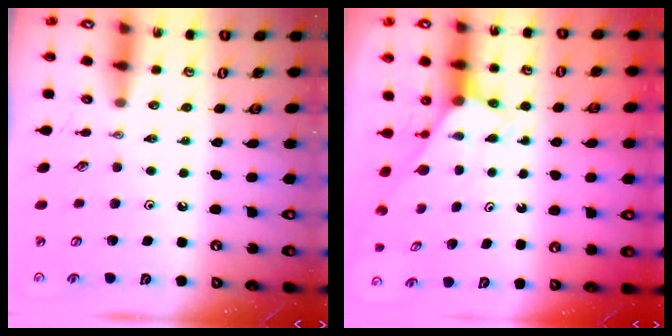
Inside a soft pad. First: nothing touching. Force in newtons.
{"total": 2.6, "press": 2.6, "slide": 0.1}